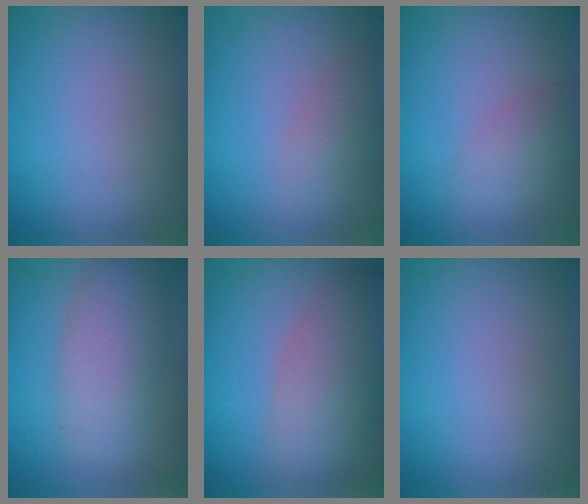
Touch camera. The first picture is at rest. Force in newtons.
{"total": 2.4, "press": 2.4, "slide": 0.2}
{"total": 2.4, "press": 2.4, "slide": 0.1}
{"total": 5.8, "press": 5.7, "slide": 0.2}
{"total": 6.6, "press": 6.6, "slide": 0.5}
{"total": 0.0}